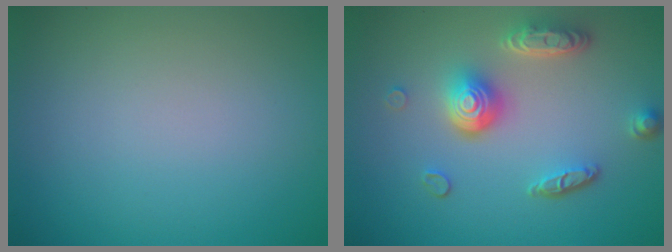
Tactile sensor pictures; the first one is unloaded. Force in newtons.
{"total": 5.2, "press": 3.8, "slide": 3.5}